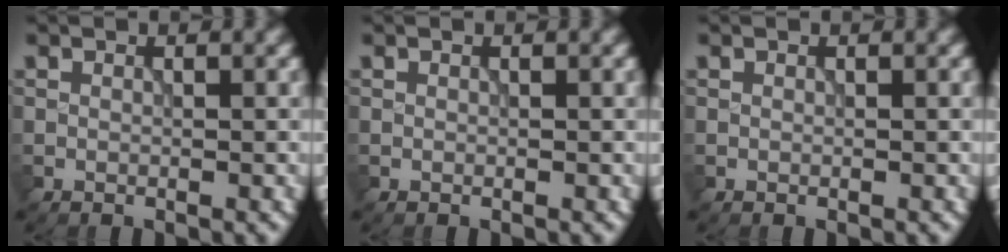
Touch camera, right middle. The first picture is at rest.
{"total": 0.0}
{"total": 0.0}